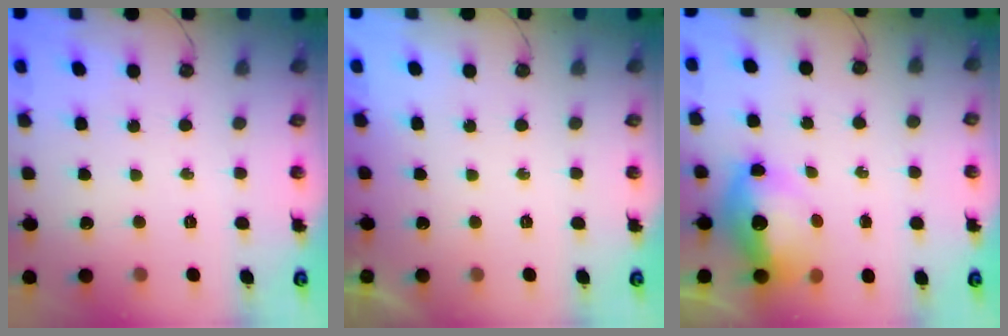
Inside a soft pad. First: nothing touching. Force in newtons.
{"total": 0.0}
{"total": 12.4, "press": 12.3, "slide": 1.2}